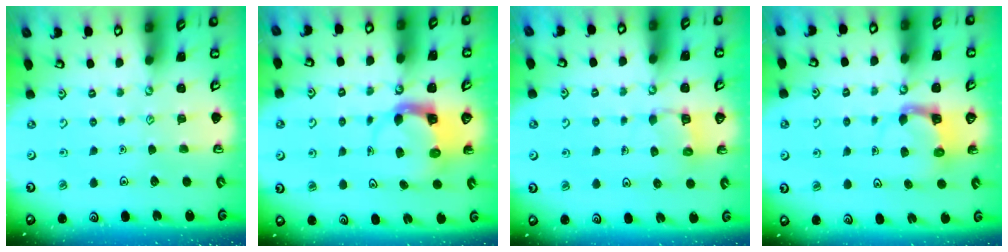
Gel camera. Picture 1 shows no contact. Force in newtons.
{"total": 4.0, "press": 4.0, "slide": 0.5}
{"total": 7.7, "press": 7.7, "slide": 0.2}
{"total": 4.4, "press": 4.4, "slide": 0.3}